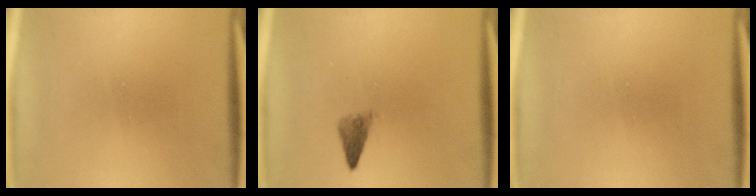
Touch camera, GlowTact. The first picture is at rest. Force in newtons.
{"total": 2.1}
{"total": 0.0}